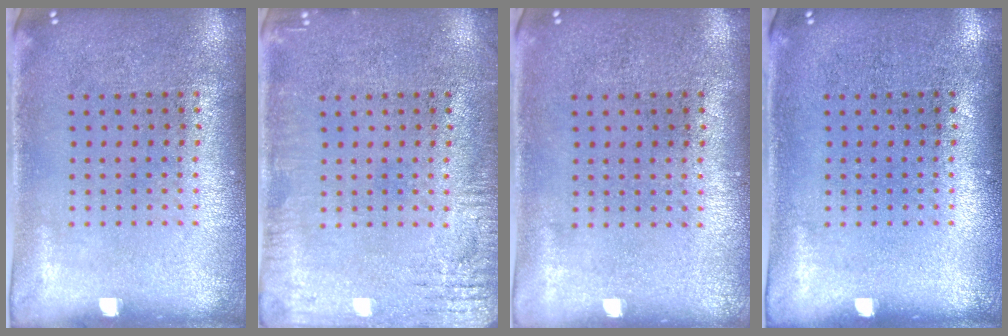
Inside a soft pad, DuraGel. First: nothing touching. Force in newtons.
{"total": 2.7, "press": 2.7, "slide": 0.2}
{"total": 0.0}
{"total": 0.0}